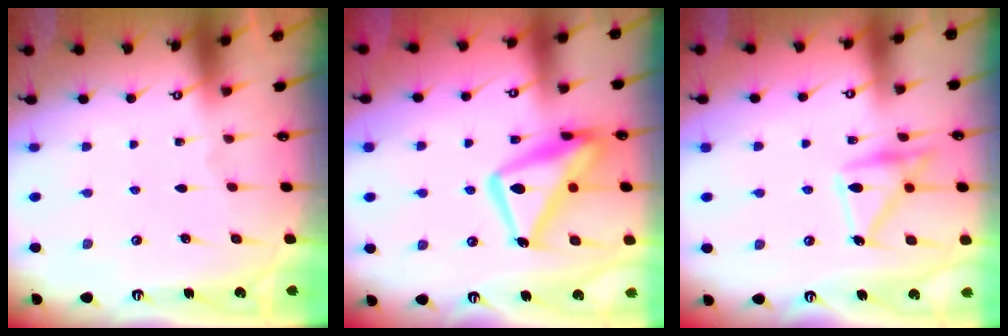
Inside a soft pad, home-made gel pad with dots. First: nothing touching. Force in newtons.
{"total": 17.2, "press": 17.1, "slide": 1.5}
{"total": 17.5, "press": 17.4, "slide": 1.2}